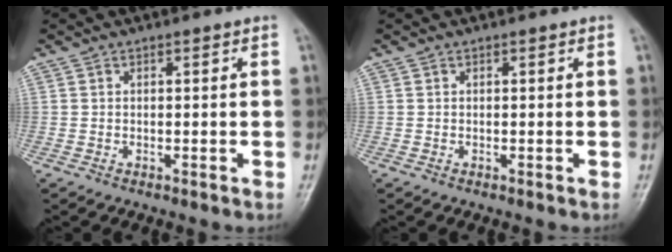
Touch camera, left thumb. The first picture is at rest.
{"total": 0.0}